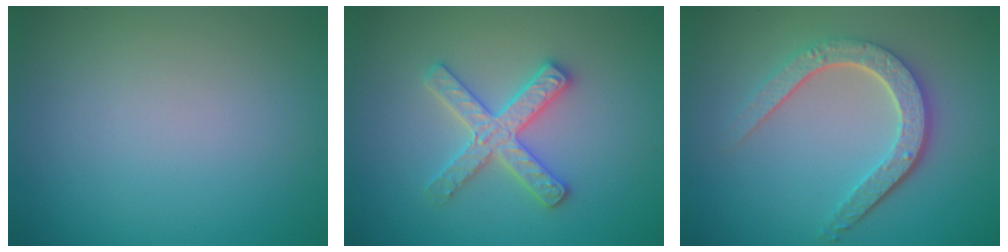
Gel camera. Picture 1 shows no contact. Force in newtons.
{"total": 3.1, "press": 3.1, "slide": 0.4}
{"total": 4.7, "press": 3.7, "slide": 2.9}